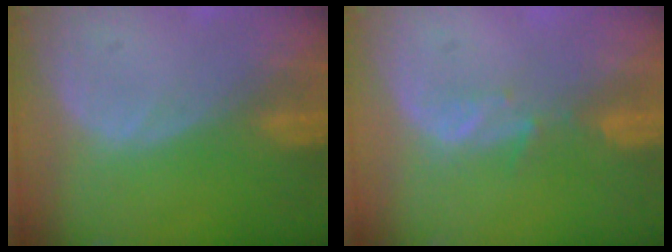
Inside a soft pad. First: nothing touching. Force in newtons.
{"total": 1.9, "press": 1.8, "slide": 0.7}